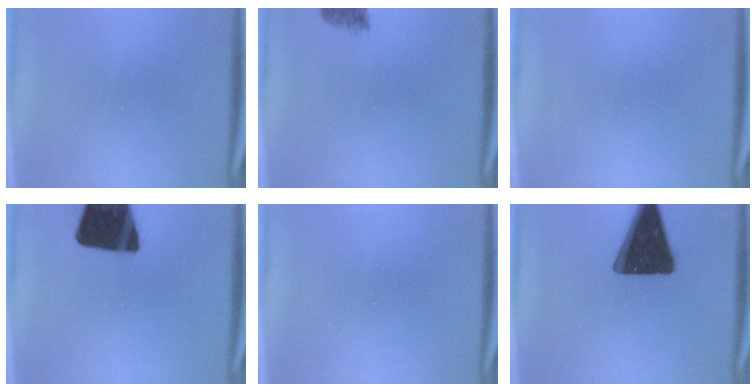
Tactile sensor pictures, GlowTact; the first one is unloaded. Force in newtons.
{"total": 4.3}
{"total": 0.0}
{"total": 19.9}
{"total": 0.0}
{"total": 19.6}